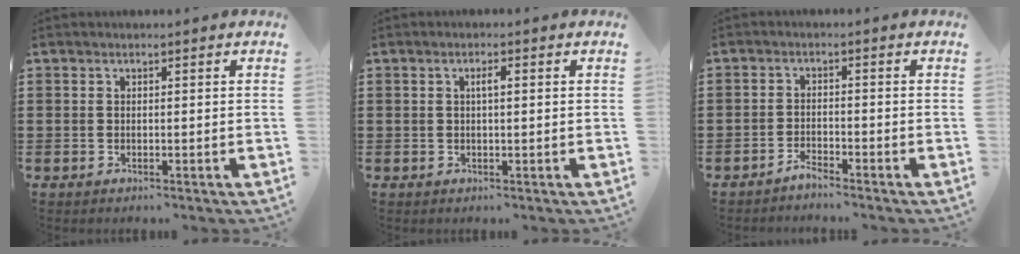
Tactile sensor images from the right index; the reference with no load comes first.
{"total": 1.6, "force": [0.3, 0.3, 1.5], "torque": [-0.029, 0.004, 0.003]}
{"total": 2.0, "force": [-2.0, 0.0, 0.1], "torque": [-0.007, 0.006, -0.041]}